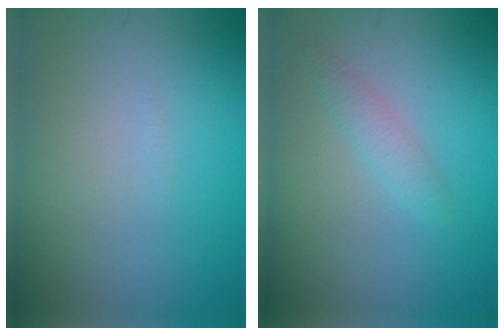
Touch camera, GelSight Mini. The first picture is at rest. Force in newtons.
{"total": 1.6, "press": 1.6, "slide": 0.2}